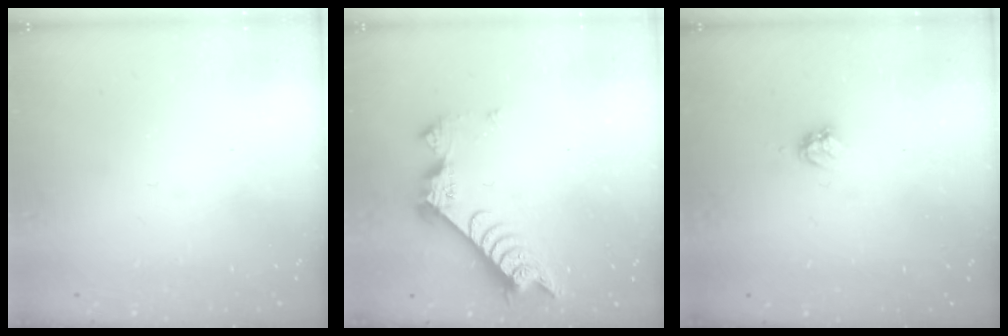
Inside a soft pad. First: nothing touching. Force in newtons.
{"total": 9.5, "press": 9.4, "slide": 1.0}
{"total": 3.3, "press": 3.3, "slide": 0.3}